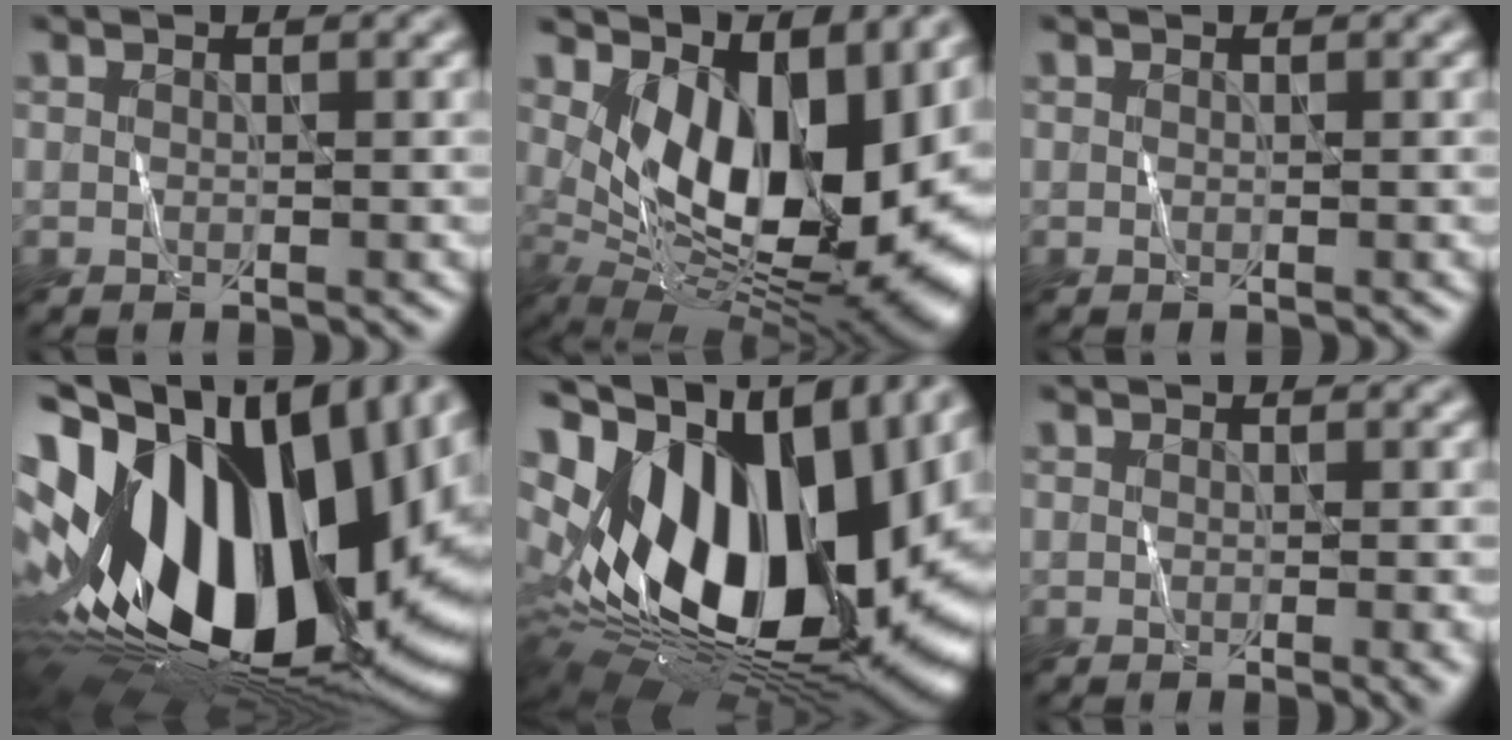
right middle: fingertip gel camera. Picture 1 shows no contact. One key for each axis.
{"total": 14.9, "fx": 2.0, "fy": 7.6, "fz": 12.7, "tx": -0.168, "ty": -0.019, "tz": 0.033}
{"total": 0.0}
{"total": 22.5, "fx": -0.9, "fy": 13.6, "fz": 17.8, "tx": -0.363, "ty": -0.047, "tz": 0.004}
{"total": 19.5, "fx": 1.6, "fy": 12.1, "fz": 15.2, "tx": -0.267, "ty": -0.002, "tz": 0.031}
{"total": 1.7, "fx": -0.4, "fy": 0.4, "fz": 1.6, "tx": -0.015, "ty": -0.006, "tz": -0.004}